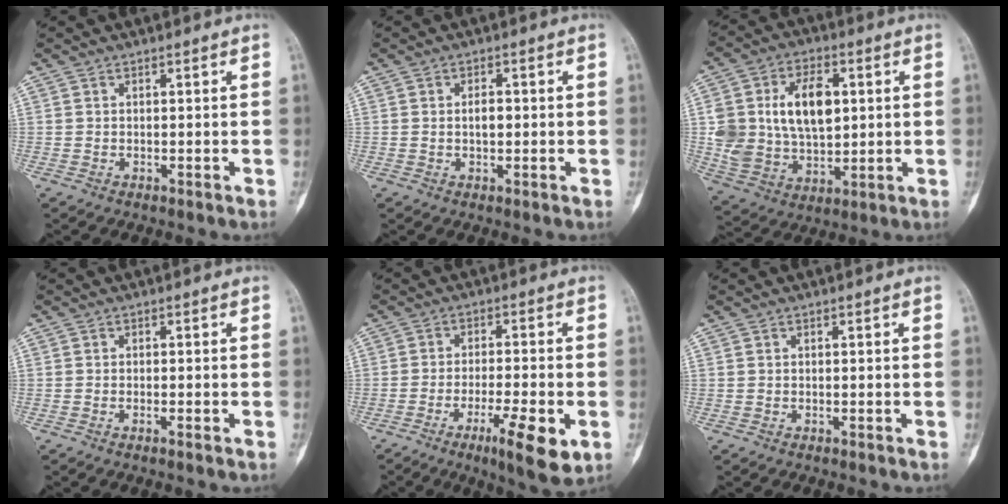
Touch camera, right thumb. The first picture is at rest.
{"total": 2.3, "force": [0.0, 1.2, 1.9], "torque": [-0.027, 0.003, 0.000]}
{"total": 16.4, "force": [3.2, 10.6, 12.1], "torque": [-0.190, -0.001, 0.067]}
{"total": 1.0, "force": [-0.5, 0.1, 0.9], "torque": [-0.016, 0.000, -0.009]}
{"total": 10.6, "force": [-4.2, 2.1, 9.5], "torque": [-0.151, 0.000, -0.065]}
{"total": 0.0}